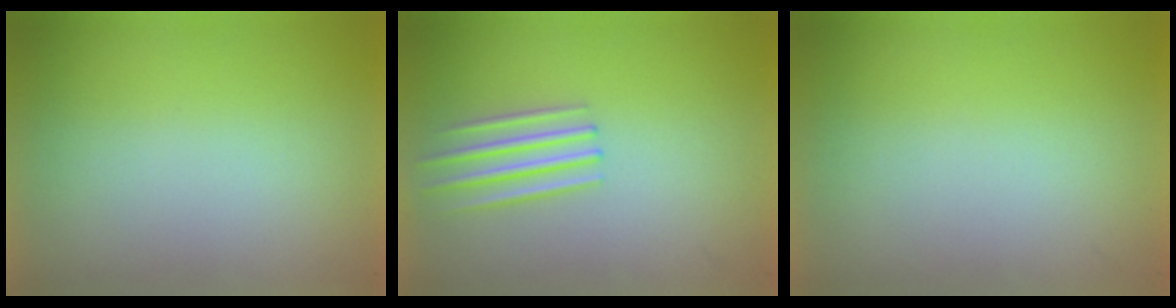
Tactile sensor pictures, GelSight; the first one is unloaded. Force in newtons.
{"total": 2.1}
{"total": 1.2}